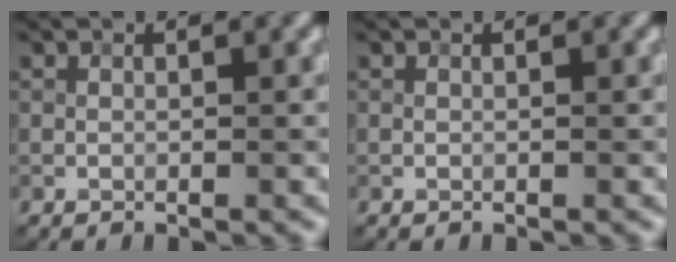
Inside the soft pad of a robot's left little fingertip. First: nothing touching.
{"total": 0.0}